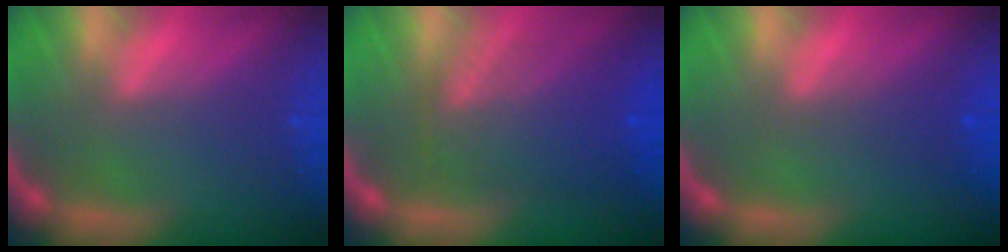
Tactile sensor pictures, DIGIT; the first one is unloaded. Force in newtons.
{"total": 6.6}
{"total": 1.4}